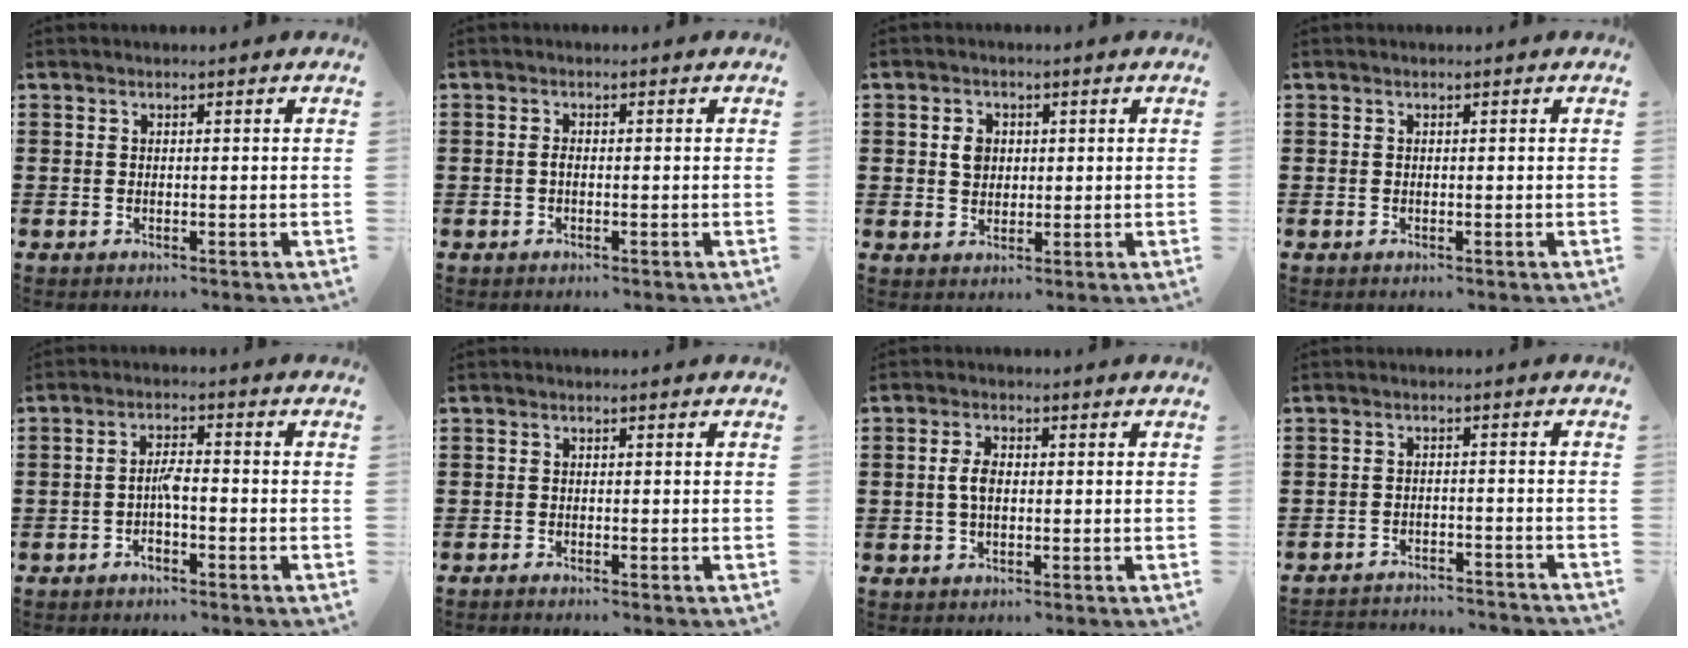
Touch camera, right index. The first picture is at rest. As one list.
[{"total": 1.0, "force": [-0.3, 0.4, 0.9], "torque": [-0.019, -0.002, -0.006]}, {"total": 3.0, "force": [0.6, 2.4, 1.6], "torque": [-0.039, 0.011, 0.010]}, {"total": 0.0}, {"total": 3.0, "force": [-1.2, 0.9, 2.6], "torque": [-0.057, 0.005, -0.026]}, {"total": 0.7, "force": [-0.7, -0.1, 0.0], "torque": [0.000, -0.002, -0.015]}, {"total": 3.3, "force": [0.0, 1.6, 2.9], "torque": [-0.064, 0.004, -0.003]}, {"total": 3.0, "force": [-3.0, 0.1, 0.1], "torque": [-0.006, 0.002, -0.064]}]